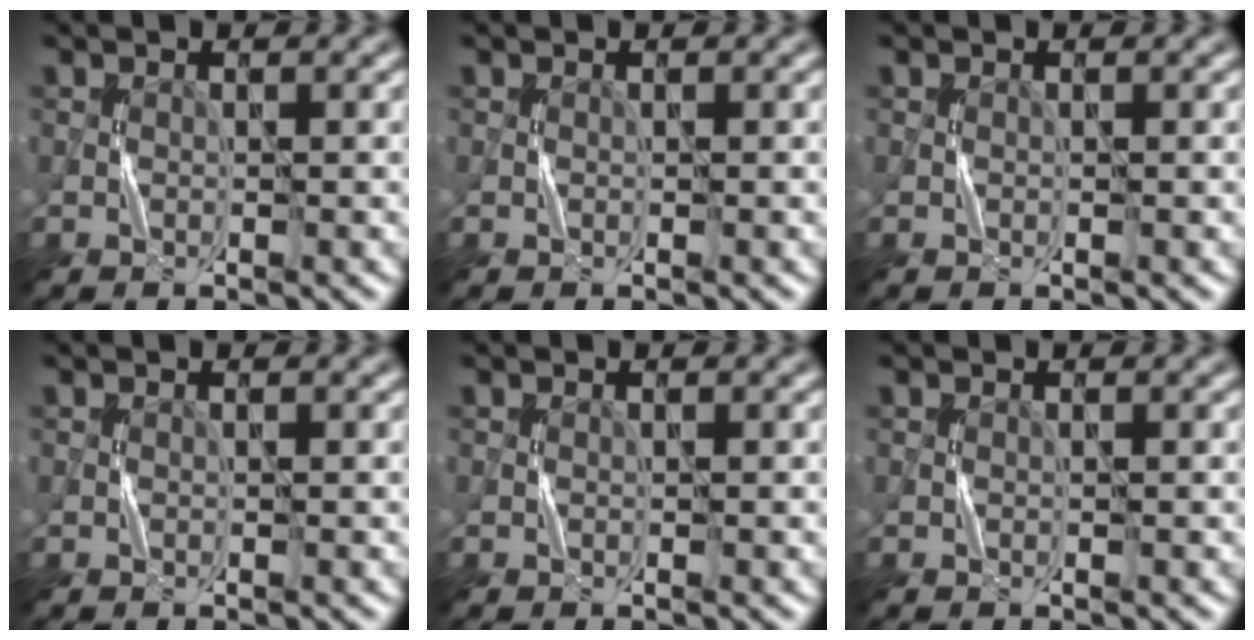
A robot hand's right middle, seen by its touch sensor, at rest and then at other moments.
{"total": 0.0}
{"total": 0.0}
{"total": 0.0}
{"total": 0.0}
{"total": 0.0}